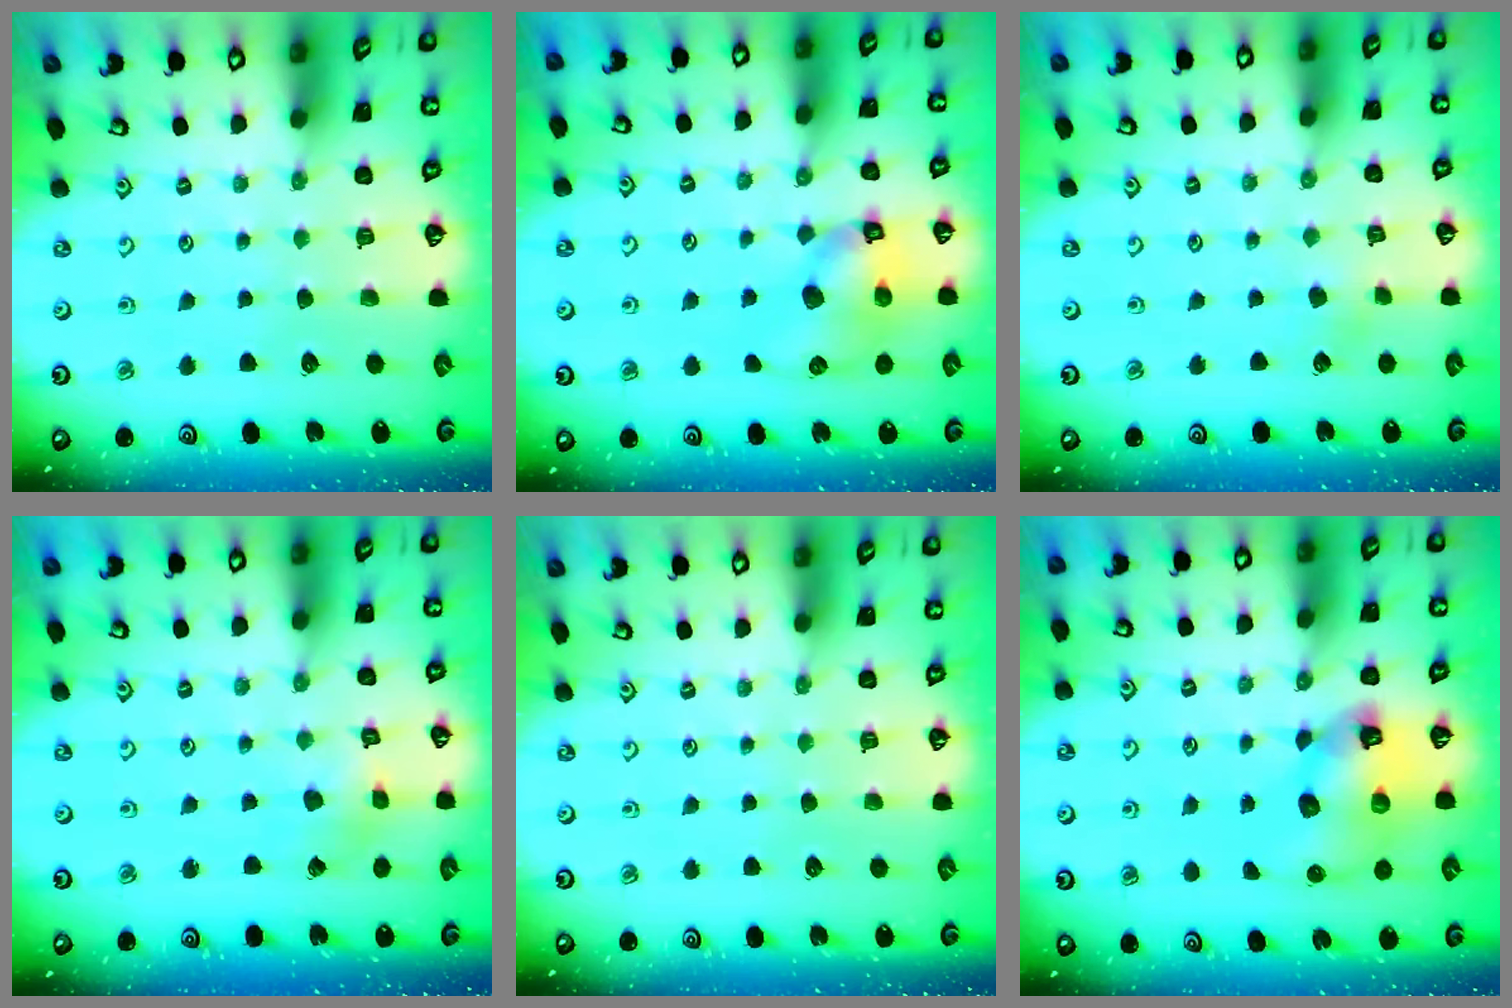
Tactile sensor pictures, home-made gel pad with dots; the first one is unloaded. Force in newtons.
{"total": 10.5, "press": 10.4, "slide": 1.6}
{"total": 1.8, "press": 1.7, "slide": 0.2}
{"total": 2.7, "press": 2.6, "slide": 0.3}
{"total": 0.0}
{"total": 10.9, "press": 10.8, "slide": 1.5}